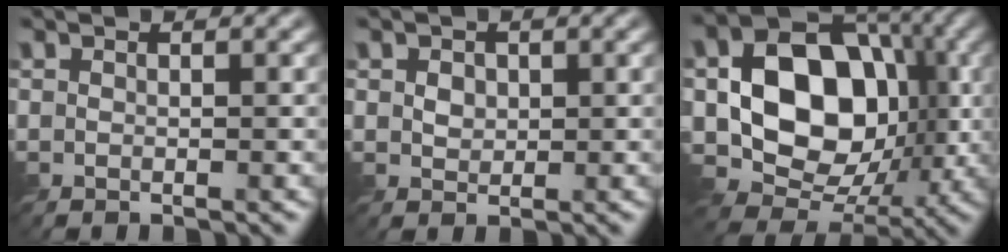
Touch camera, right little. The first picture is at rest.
{"total": 1.4, "force": [0.3, 1.2, 0.6], "torque": [-0.016, -0.004, 0.007]}
{"total": 13.1, "force": [-0.3, 9.9, 8.5], "torque": [-0.130, -0.009, -0.011]}